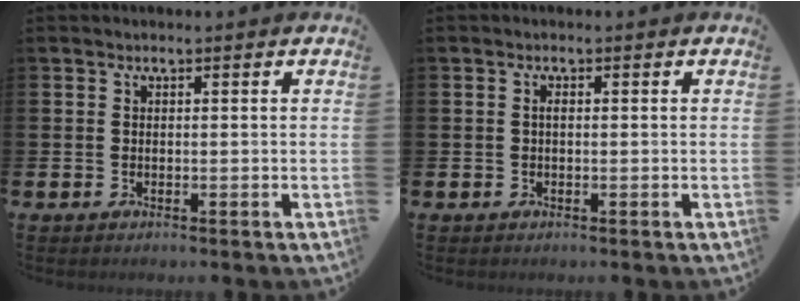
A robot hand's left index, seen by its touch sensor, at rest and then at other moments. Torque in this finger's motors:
{"motor_torque": [0.05, 0.04, 0.00, 0.02]}